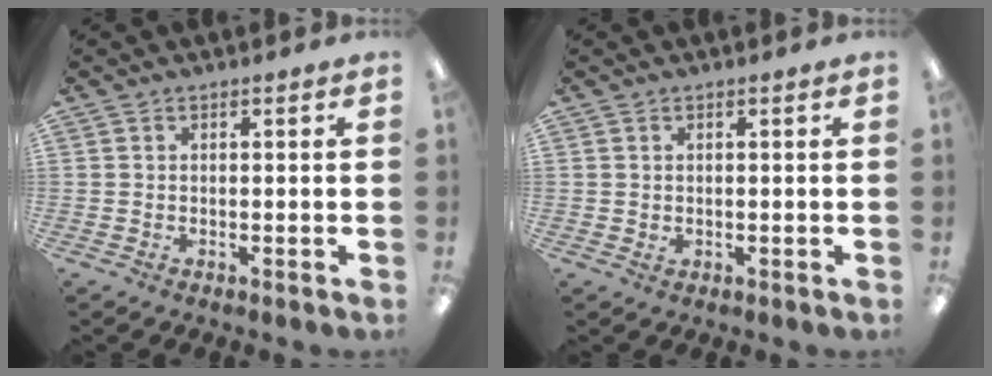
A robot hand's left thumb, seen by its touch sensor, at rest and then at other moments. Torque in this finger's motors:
{"motor_torque": [-0.30, 0.20, -0.19, 0.08, 0.02]}